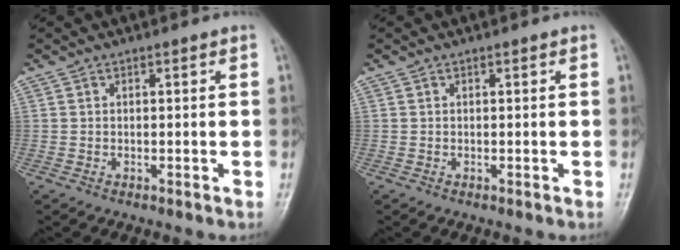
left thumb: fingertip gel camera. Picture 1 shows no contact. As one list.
[{"total": 0.0}]